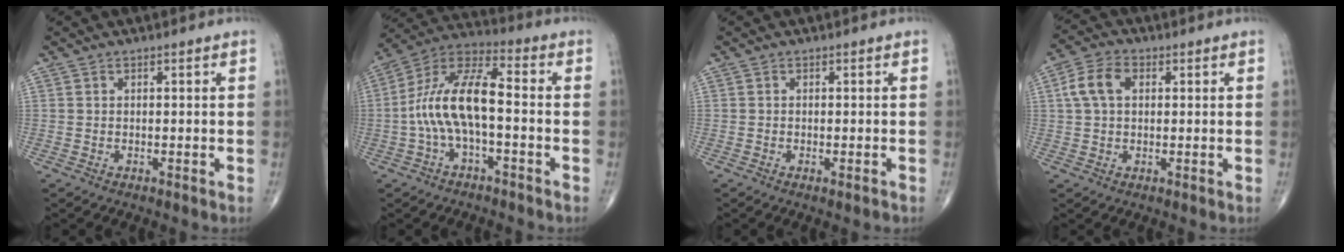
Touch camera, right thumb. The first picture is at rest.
{"total": 13.2, "force": [-2.0, 5.3, 11.9], "torque": [-0.239, 0.050, -0.044]}
{"total": 1.0, "force": [-0.6, 0.2, 0.8], "torque": [-0.011, -0.002, -0.008]}
{"total": 6.6, "force": [1.5, 4.3, 4.8], "torque": [-0.095, 0.017, 0.024]}